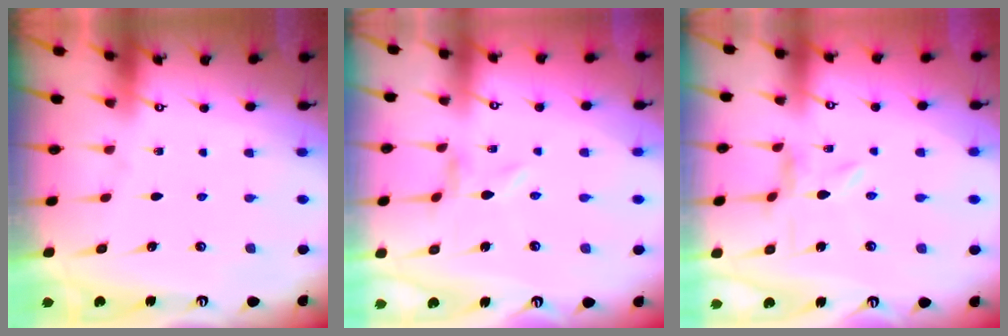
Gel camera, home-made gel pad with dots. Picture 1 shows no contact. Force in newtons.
{"total": 0.0}
{"total": 1.6, "press": 1.6, "slide": 0.2}